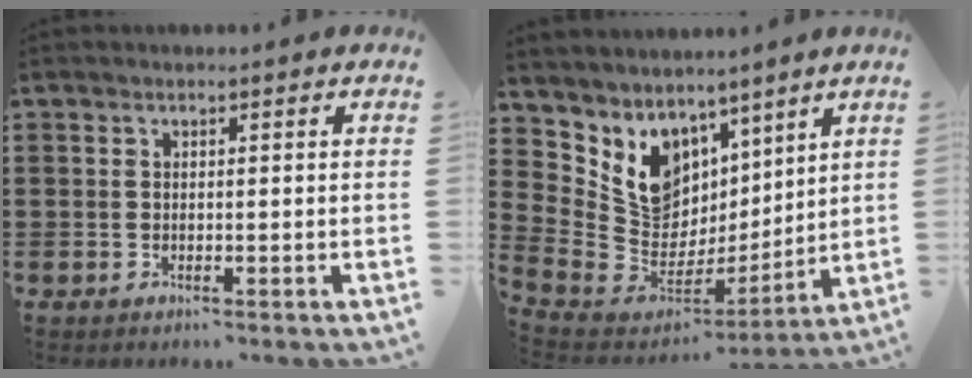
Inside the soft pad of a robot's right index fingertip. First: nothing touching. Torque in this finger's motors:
{"motor_torque": [0.04, 0.86, 0.10, 0.07]}